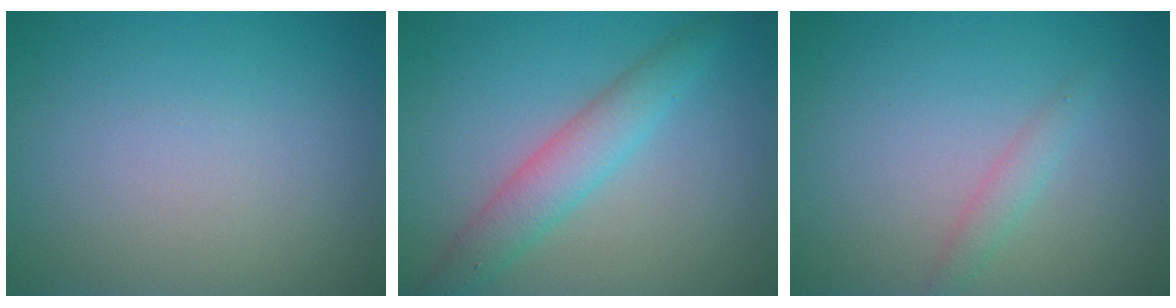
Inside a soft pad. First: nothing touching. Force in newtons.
{"total": 3.7, "press": 3.7, "slide": 0.1}
{"total": 1.4, "press": 1.4, "slide": 0.1}